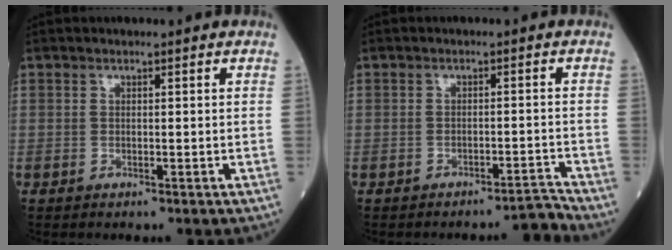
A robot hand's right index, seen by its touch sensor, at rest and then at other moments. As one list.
[{"total": 2.6, "force": [-2.5, -0.8, 0.1], "torque": [0.008, -0.002, -0.033]}]